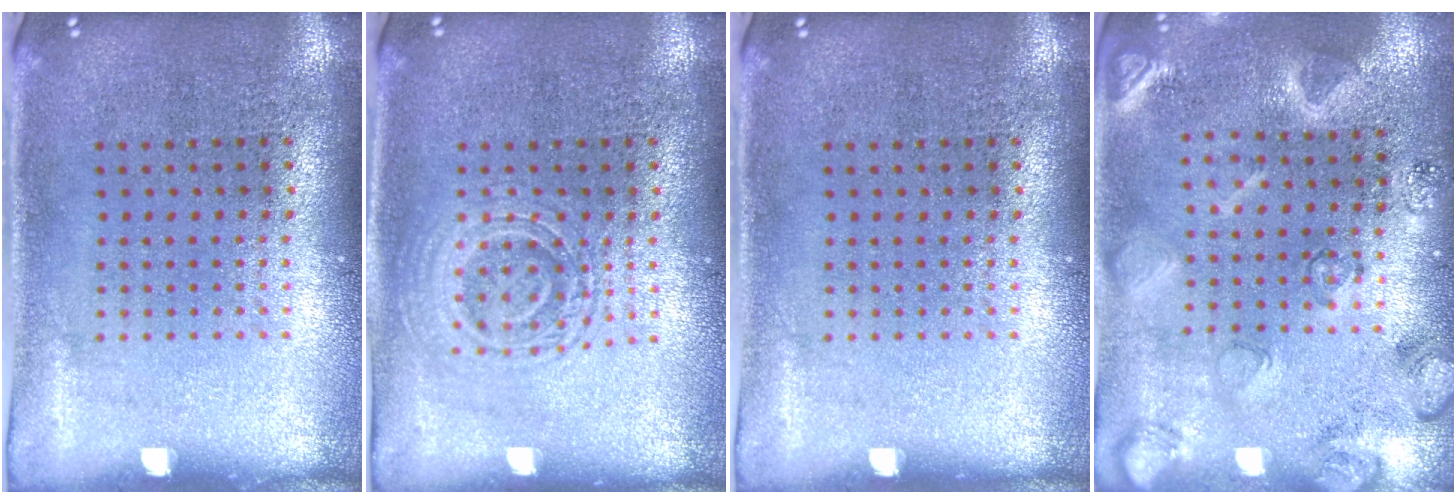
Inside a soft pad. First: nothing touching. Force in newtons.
{"total": 2.7, "press": 2.7, "slide": 0.5}
{"total": 0.0}
{"total": 2.3, "press": 2.3, "slide": 0.1}